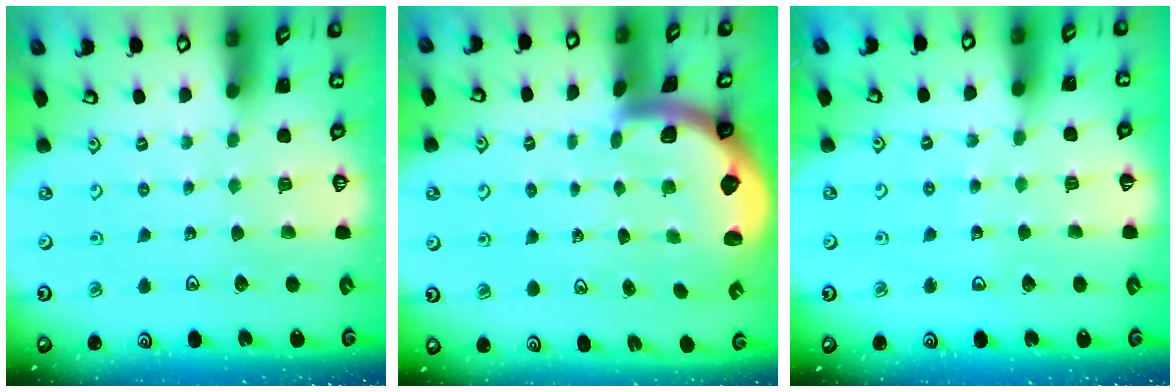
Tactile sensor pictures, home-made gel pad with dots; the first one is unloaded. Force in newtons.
{"total": 1.9, "press": 1.8, "slide": 0.5}
{"total": 4.7, "press": 4.7, "slide": 0.5}